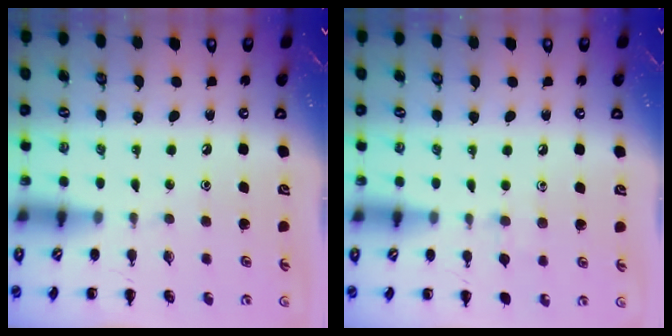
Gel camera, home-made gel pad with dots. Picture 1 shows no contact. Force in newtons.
{"total": 4.7, "press": 4.4, "slide": 1.7}